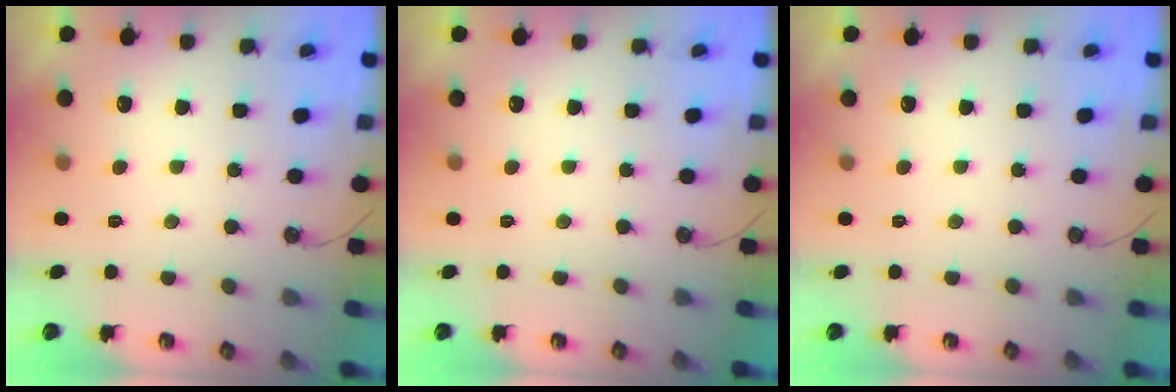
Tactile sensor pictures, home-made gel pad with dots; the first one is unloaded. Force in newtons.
{"total": 0.0}
{"total": 0.0}